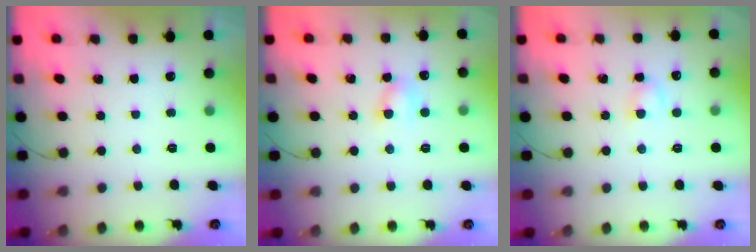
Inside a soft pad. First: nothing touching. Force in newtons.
{"total": 4.6, "press": 4.5, "slide": 0.8}
{"total": 3.1, "press": 2.9, "slide": 1.1}